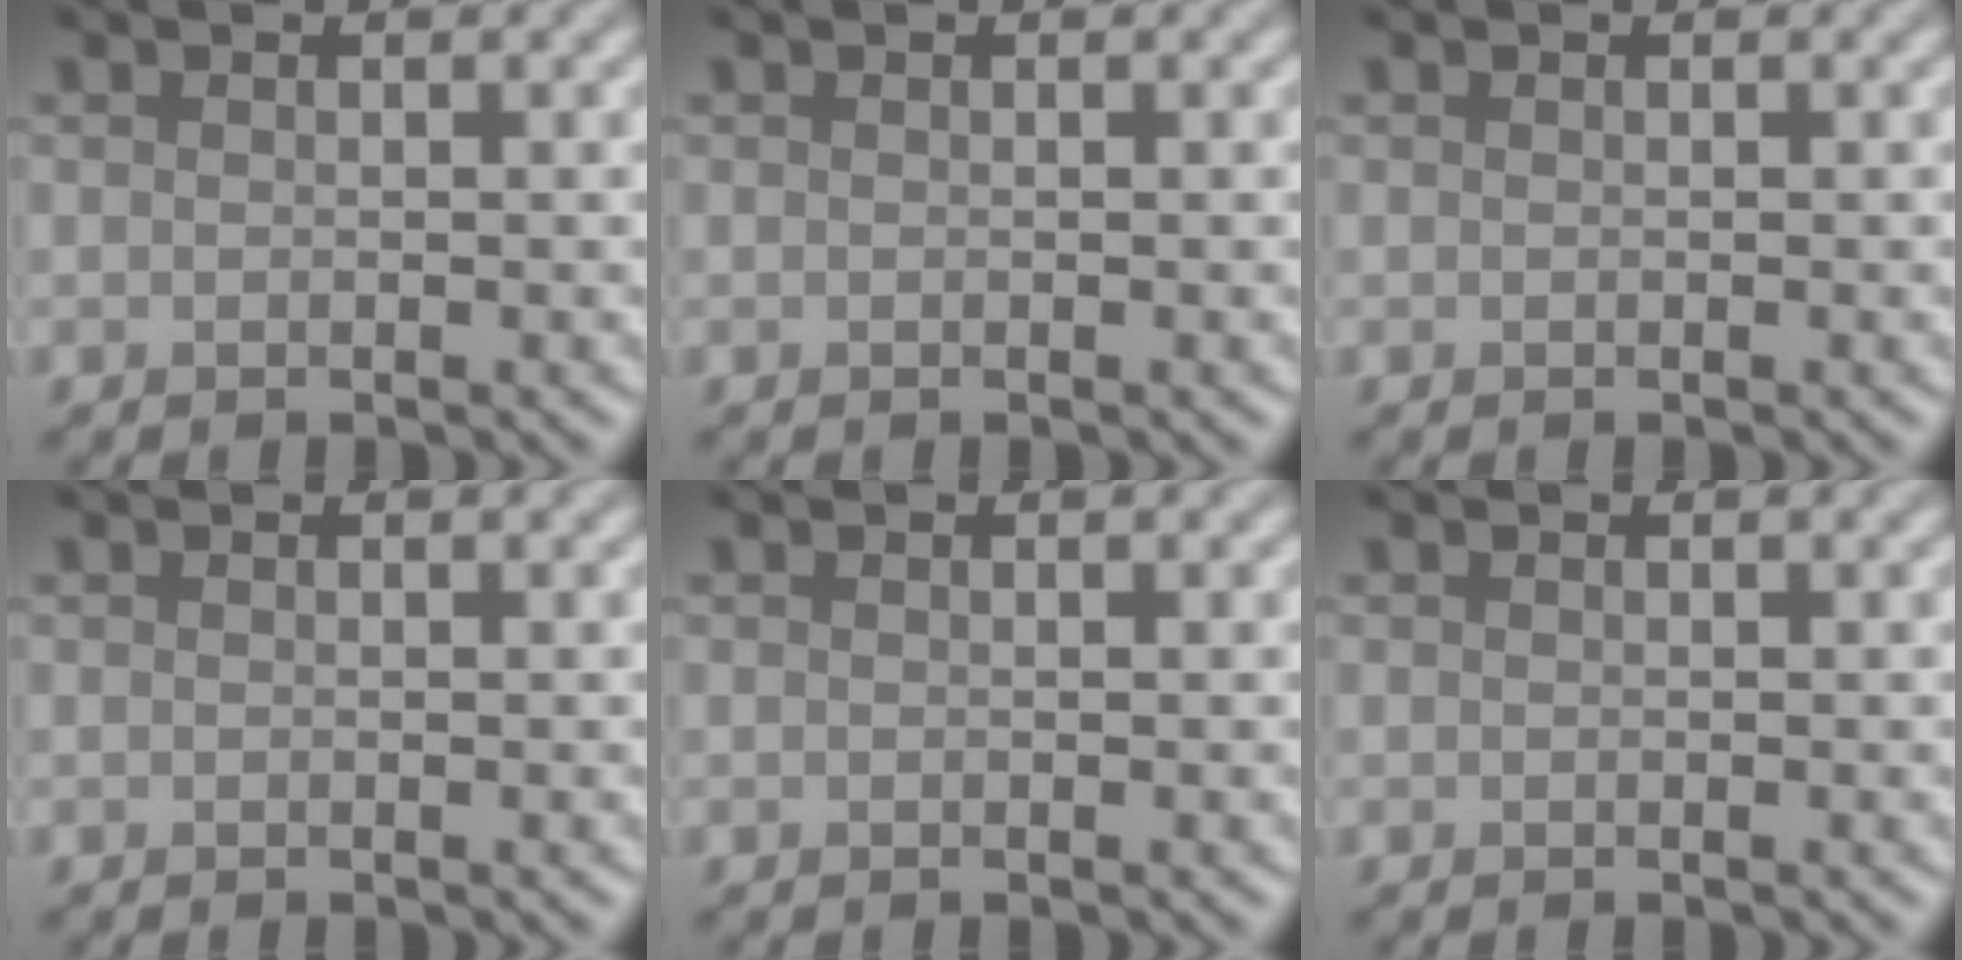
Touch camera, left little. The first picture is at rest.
{"total": 0.0}
{"total": 0.0}
{"total": 0.0}
{"total": 0.0}
{"total": 0.0}